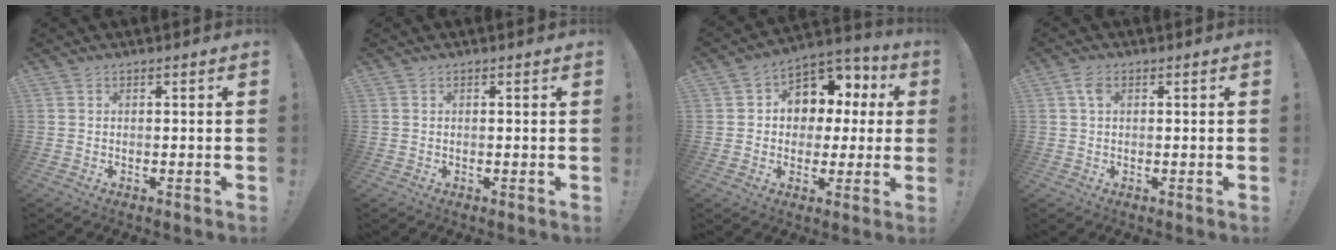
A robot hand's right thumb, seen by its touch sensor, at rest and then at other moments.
{"total": 0.6, "force": [0.3, -0.5, 0.3], "torque": [0.007, -0.006, 0.002]}
{"total": 9.9, "force": [3.0, 8.4, 4.2], "torque": [-0.060, -0.022, 0.061]}
{"total": 2.7, "force": [0.7, 1.6, 2.1], "torque": [-0.044, 0.005, 0.013]}